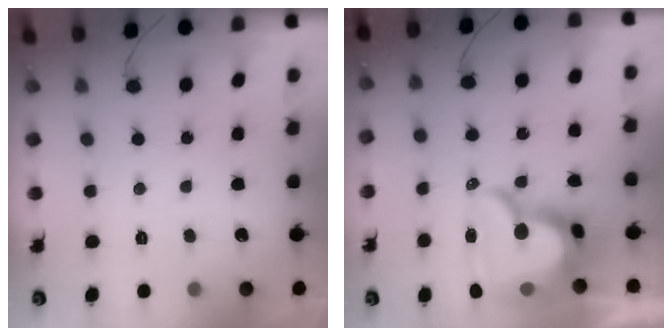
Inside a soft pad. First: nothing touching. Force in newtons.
{"total": 22.2, "press": 22.1, "slide": 1.9}